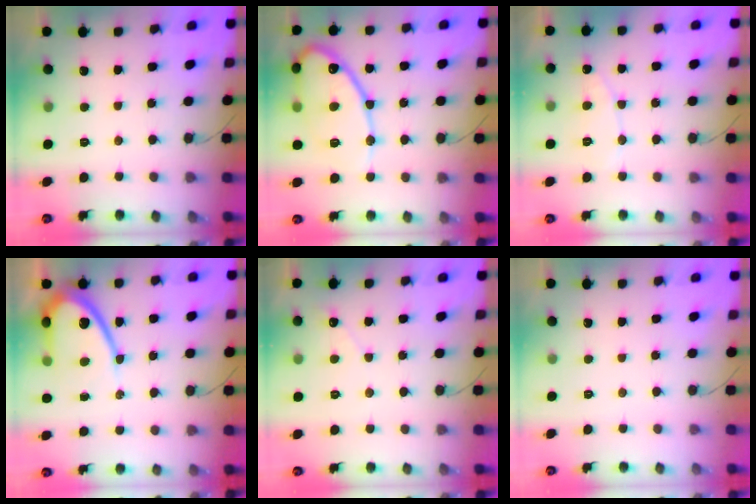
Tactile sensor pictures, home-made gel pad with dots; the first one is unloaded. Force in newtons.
{"total": 18.4, "press": 18.3, "slide": 1.4}
{"total": 5.9, "press": 5.9, "slide": 0.1}
{"total": 11.8, "press": 11.7, "slide": 1.1}
{"total": 2.5, "press": 2.5, "slide": 0.1}
{"total": 0.0}